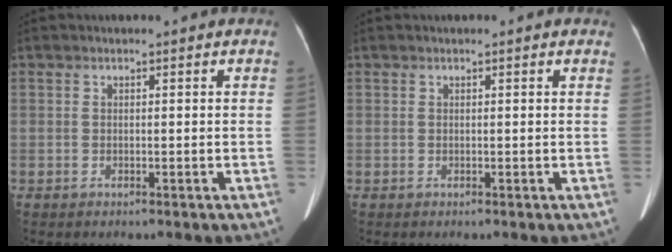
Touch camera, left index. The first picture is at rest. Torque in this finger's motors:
{"motor_torque": [0.91, -1.23, 0.34, 0.05]}